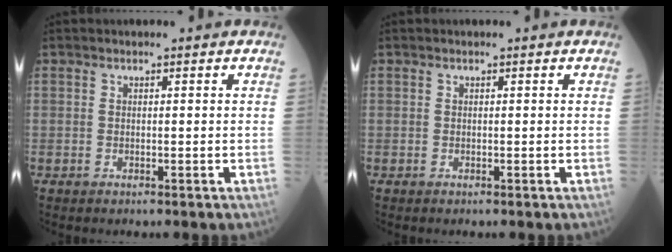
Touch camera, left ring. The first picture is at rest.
{"total": 0.0}